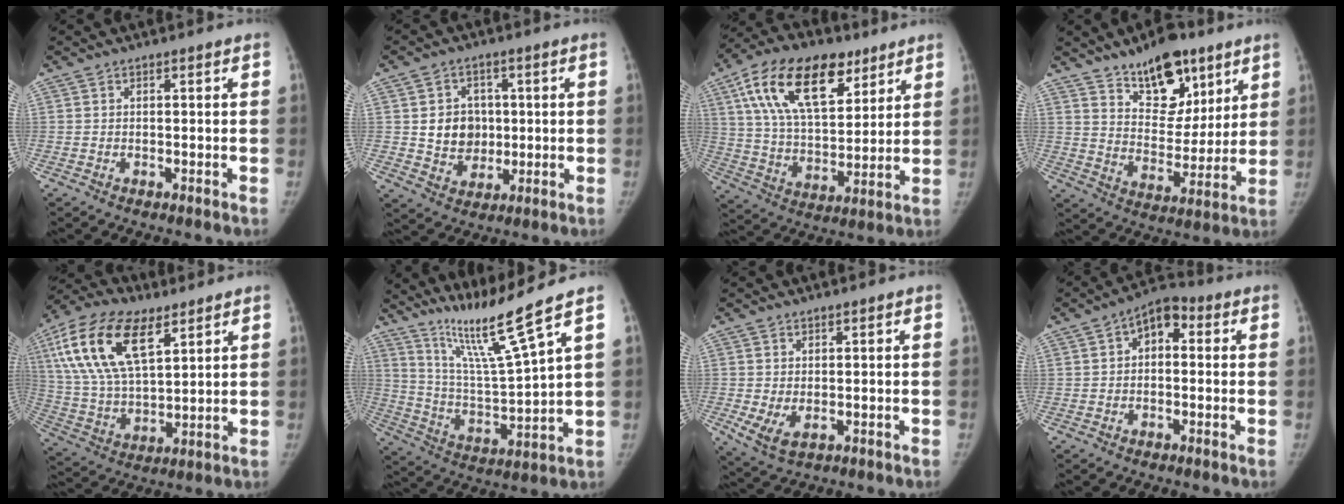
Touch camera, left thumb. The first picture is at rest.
{"total": 8.3, "force": [0.8, 7.2, 4.0], "torque": [-0.026, -0.002, 0.020]}
{"total": 22.1, "force": [11.2, 11.8, 15.1], "torque": [-0.244, -0.019, 0.196]}
{"total": 15.6, "force": [10.3, 8.0, 8.6], "torque": [-0.081, -0.067, 0.170]}
{"total": 20.3, "force": [9.4, 10.0, 15.0], "torque": [-0.285, -0.014, 0.174]}
{"total": 13.5, "force": [10.2, -1.9, 8.6], "torque": [-0.149, -0.075, 0.197]}
{"total": 4.5, "force": [-0.2, 2.8, 3.6], "torque": [-0.068, -0.013, 0.011]}
{"total": 6.4, "force": [1.1, 4.1, 4.9], "torque": [-0.052, 0.021, 0.003]}